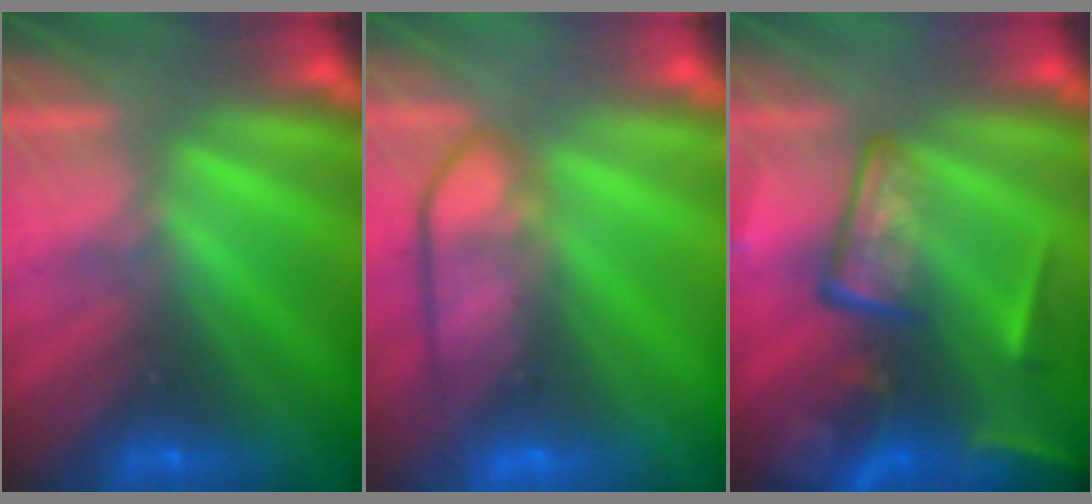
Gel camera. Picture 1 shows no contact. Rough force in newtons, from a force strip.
{"total": 7.4}
{"total": 8.8}